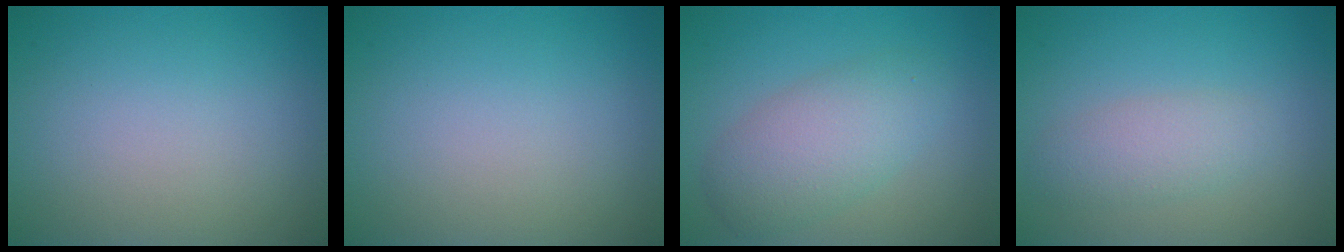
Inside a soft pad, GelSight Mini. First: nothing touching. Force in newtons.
{"total": 0.0}
{"total": 4.5, "press": 4.5, "slide": 0.1}
{"total": 2.5, "press": 2.5, "slide": 0.1}